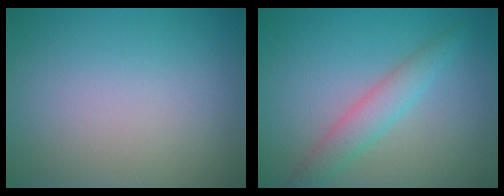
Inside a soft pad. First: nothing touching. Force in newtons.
{"total": 2.9, "press": 2.9, "slide": 0.1}